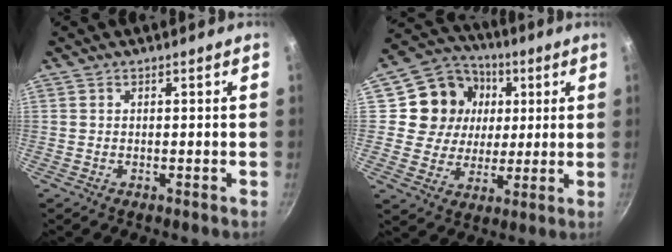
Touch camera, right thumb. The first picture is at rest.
{"total": 14.5, "force": [3.3, 12.9, 5.6], "torque": [-0.079, 0.007, 0.050]}